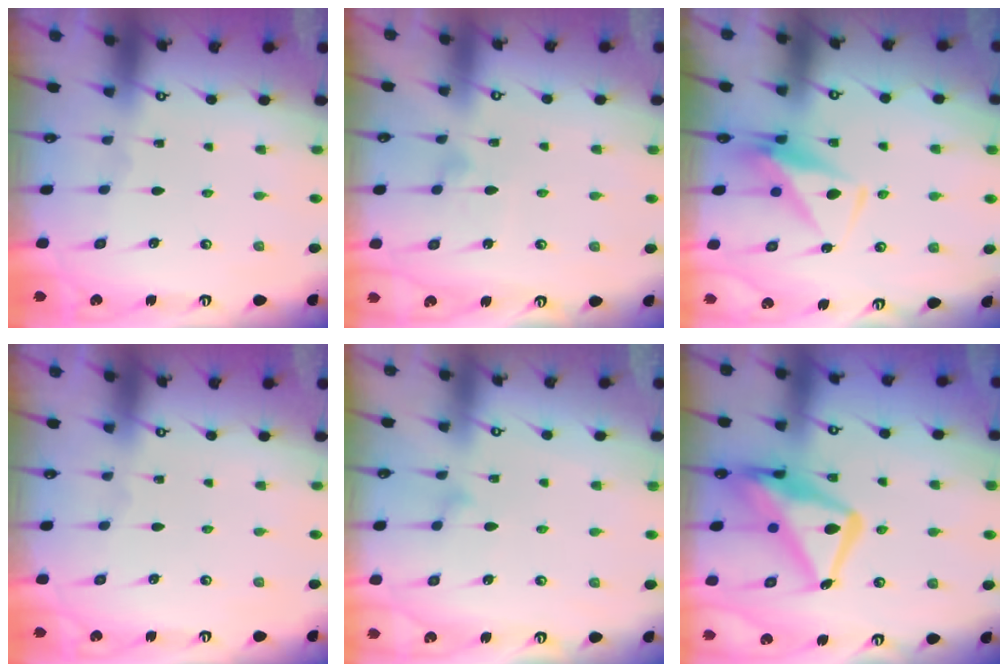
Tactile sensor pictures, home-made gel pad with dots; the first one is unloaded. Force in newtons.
{"total": 7.7, "press": 7.7, "slide": 0.4}
{"total": 7.2, "press": 7.2, "slide": 0.9}
{"total": 0.0}
{"total": 8.0, "press": 7.9, "slide": 0.5}
{"total": 18.2, "press": 18.1, "slide": 1.8}